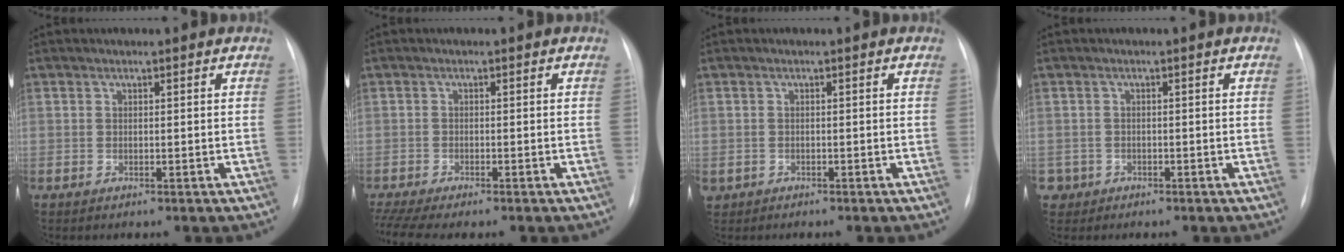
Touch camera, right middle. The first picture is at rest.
{"total": 6.1, "force": [-5.1, 0.7, 3.4], "torque": [-0.064, -0.003, -0.083]}
{"total": 1.8, "force": [-1.1, 1.3, 0.3], "torque": [-0.011, 0.001, -0.014]}
{"total": 2.0, "force": [-1.0, 1.7, -0.3], "torque": [0.004, 0.009, -0.017]}